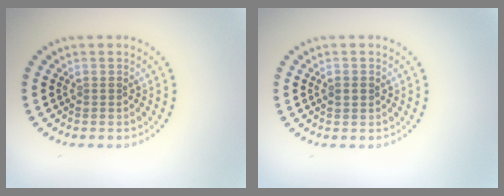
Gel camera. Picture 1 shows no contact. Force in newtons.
{"total": 1.4, "press": 1.4, "slide": 0.1}